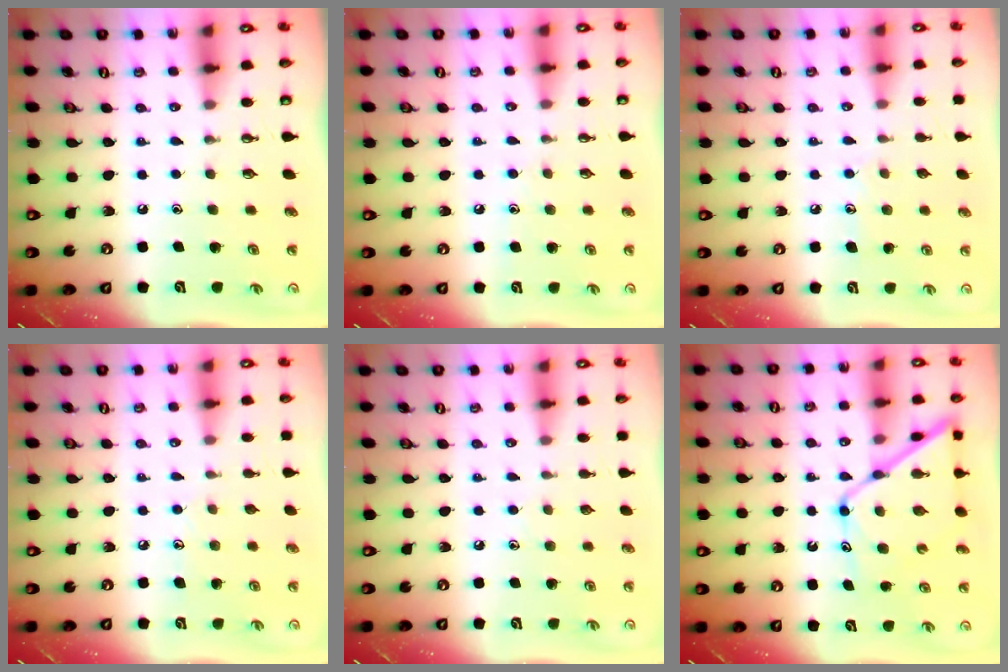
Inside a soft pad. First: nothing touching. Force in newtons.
{"total": 6.0, "press": 6.0, "slide": 0.5}
{"total": 7.0, "press": 7.0, "slide": 0.6}
{"total": 5.4, "press": 5.4, "slide": 0.5}
{"total": 5.7, "press": 5.7, "slide": 0.8}
{"total": 13.6, "press": 13.5, "slide": 1.2}